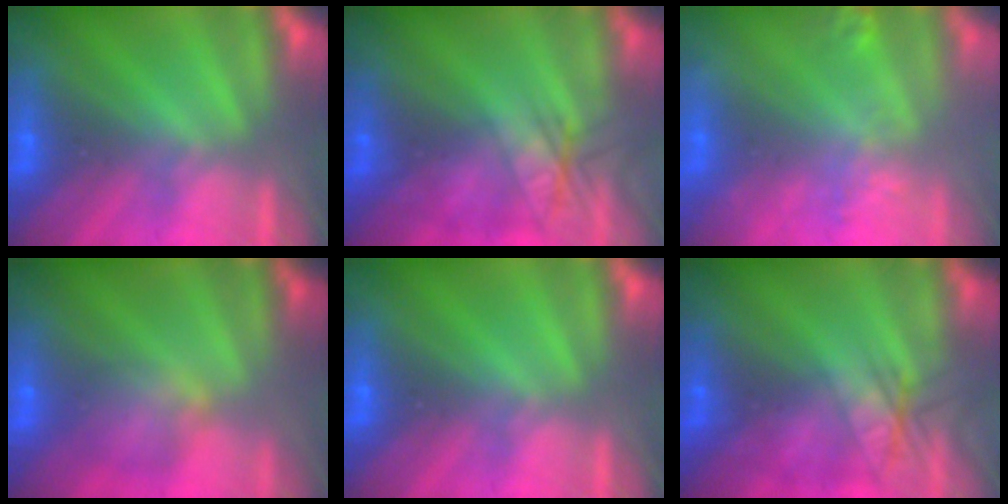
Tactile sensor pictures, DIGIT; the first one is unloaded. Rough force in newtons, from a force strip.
{"total": 2.1}
{"total": 2.4}
{"total": 8.2}
{"total": 0.0}
{"total": 2.1}